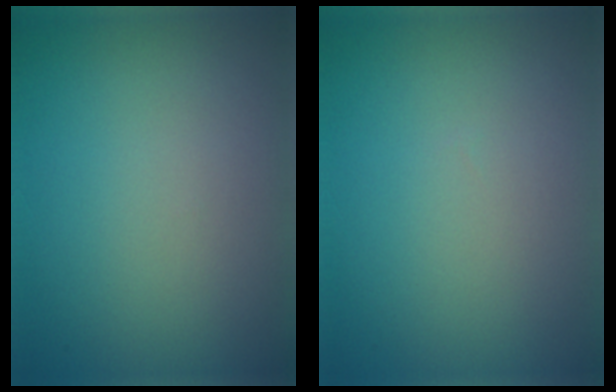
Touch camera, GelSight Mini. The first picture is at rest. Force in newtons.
{"total": 0.0}